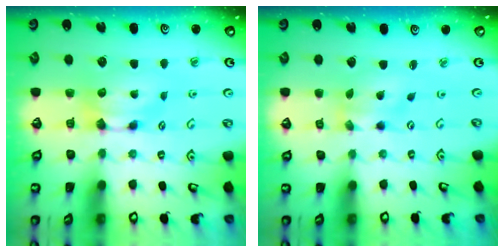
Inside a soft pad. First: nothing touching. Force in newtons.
{"total": 1.2, "press": 0.0, "slide": 1.2}